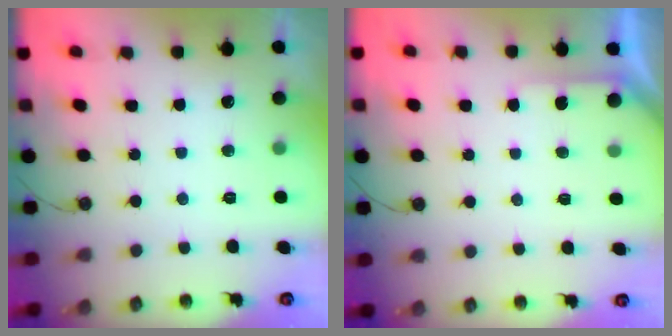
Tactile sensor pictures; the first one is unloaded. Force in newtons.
{"total": 3.1, "press": 3.1, "slide": 0.3}